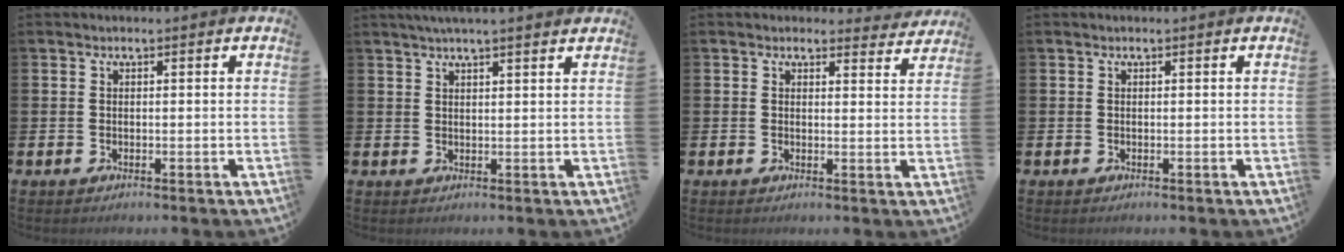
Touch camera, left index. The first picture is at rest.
{"total": 2.9, "force": [2.7, -0.2, 1.0], "torque": [-0.017, -0.009, 0.047]}
{"total": 2.4, "force": [2.3, 0.8, 0.1], "torque": [0.008, -0.015, 0.037]}
{"total": 0.0}